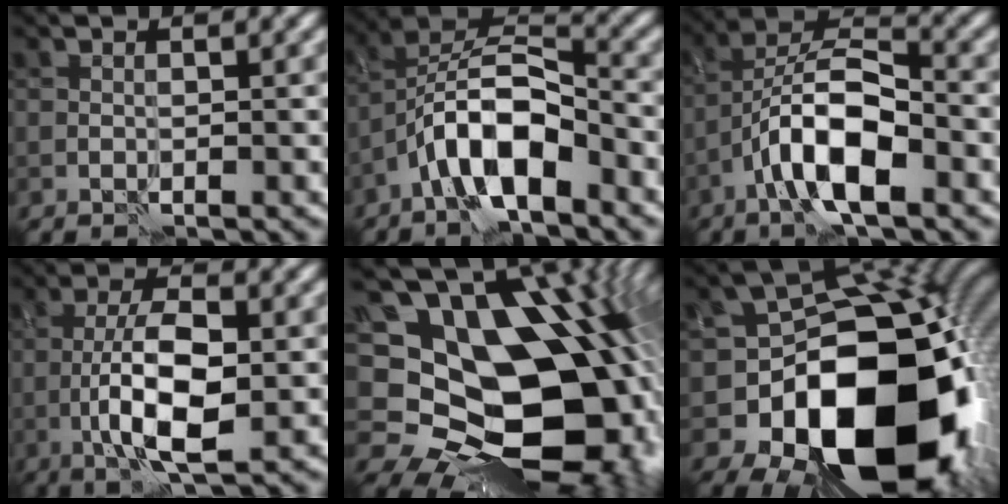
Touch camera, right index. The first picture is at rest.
{"total": 7.5, "force": [-3.8, 2.8, 5.8], "torque": [-0.100, 0.018, -0.074]}
{"total": 7.9, "force": [-3.3, 2.9, 6.6], "torque": [-0.108, 0.019, -0.066]}
{"total": 7.1, "force": [-1.6, 2.6, 6.4], "torque": [-0.118, 0.006, -0.033]}
{"total": 18.1, "force": [2.0, 12.4, 13.1], "torque": [-0.178, -0.010, 0.077]}
{"total": 18.0, "force": [-5.7, 12.6, 11.5], "torque": [-0.144, -0.033, -0.076]}